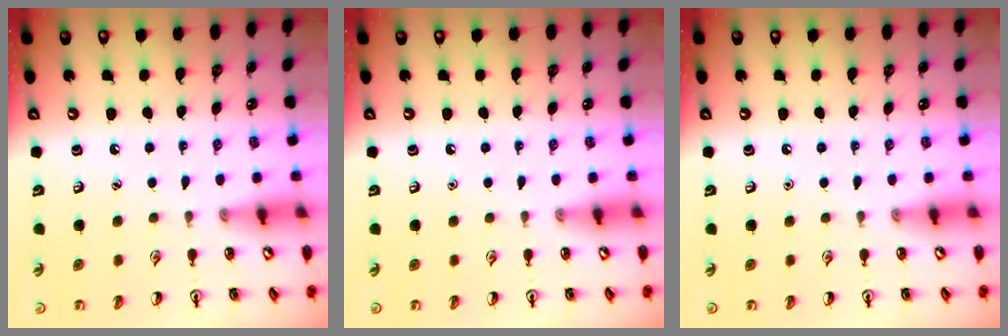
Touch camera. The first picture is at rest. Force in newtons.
{"total": 0.0}
{"total": 0.0}